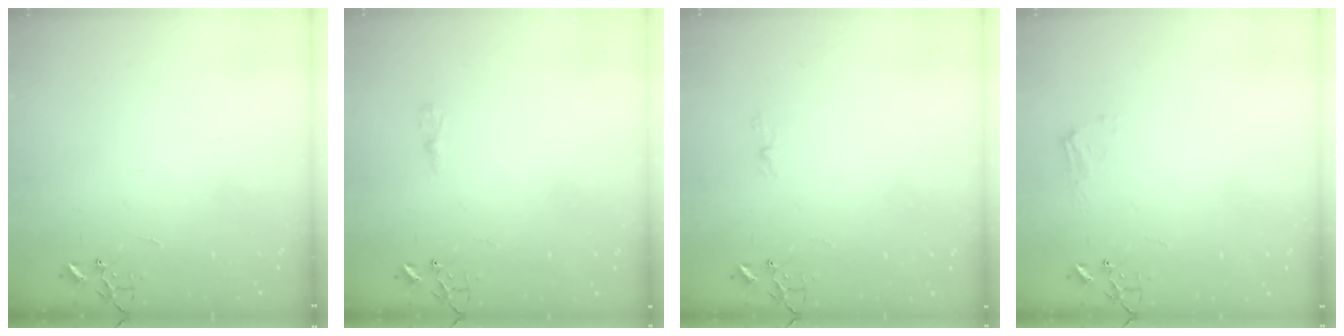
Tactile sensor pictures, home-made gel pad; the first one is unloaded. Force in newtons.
{"total": 3.6, "press": 3.6, "slide": 0.4}
{"total": 3.5, "press": 3.5, "slide": 0.3}
{"total": 7.2, "press": 7.2, "slide": 0.8}